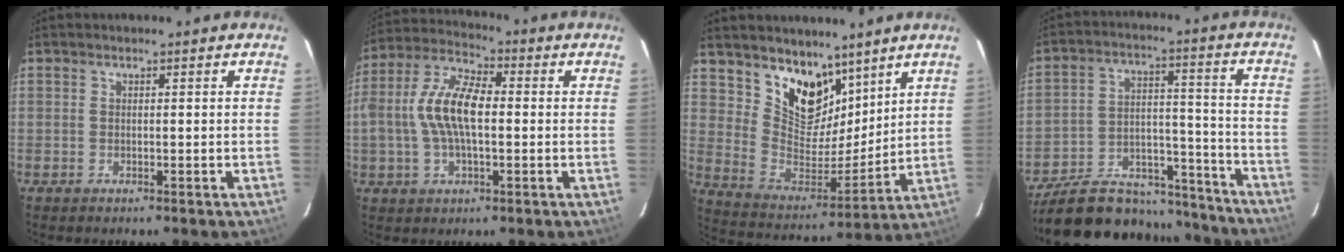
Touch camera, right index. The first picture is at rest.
{"total": 11.7, "force": [-0.3, 5.3, 10.5], "torque": [-0.217, 0.016, -0.010]}
{"total": 13.3, "force": [9.5, 7.5, 5.6], "torque": [-0.109, -0.010, 0.184]}
{"total": 23.9, "force": [-20.1, 9.5, 8.6], "torque": [-0.167, 0.035, -0.271]}